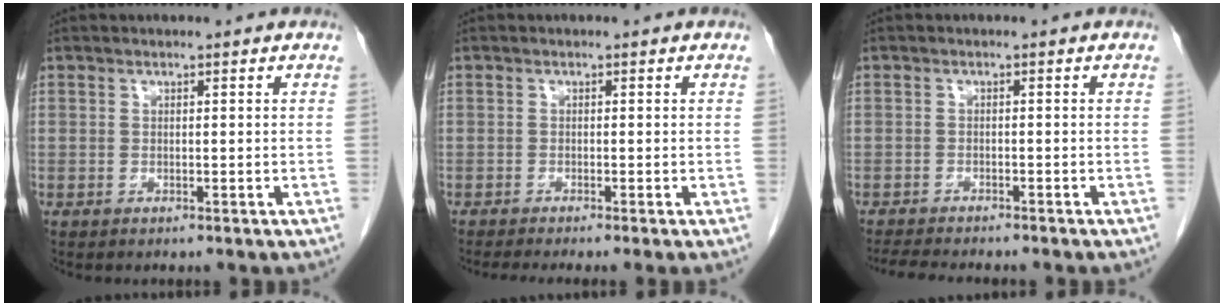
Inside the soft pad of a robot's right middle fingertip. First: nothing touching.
{"total": 3.9, "force": [-3.2, -0.6, 2.2], "torque": [-0.027, -0.009, -0.051]}
{"total": 6.9, "force": [-6.2, 0.9, 3.0], "torque": [-0.046, -0.012, -0.092]}